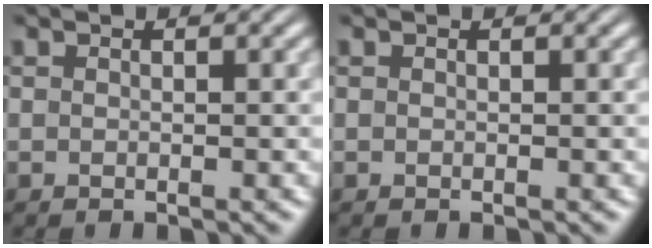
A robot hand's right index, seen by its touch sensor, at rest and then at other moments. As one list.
[{"total": 0.0}]